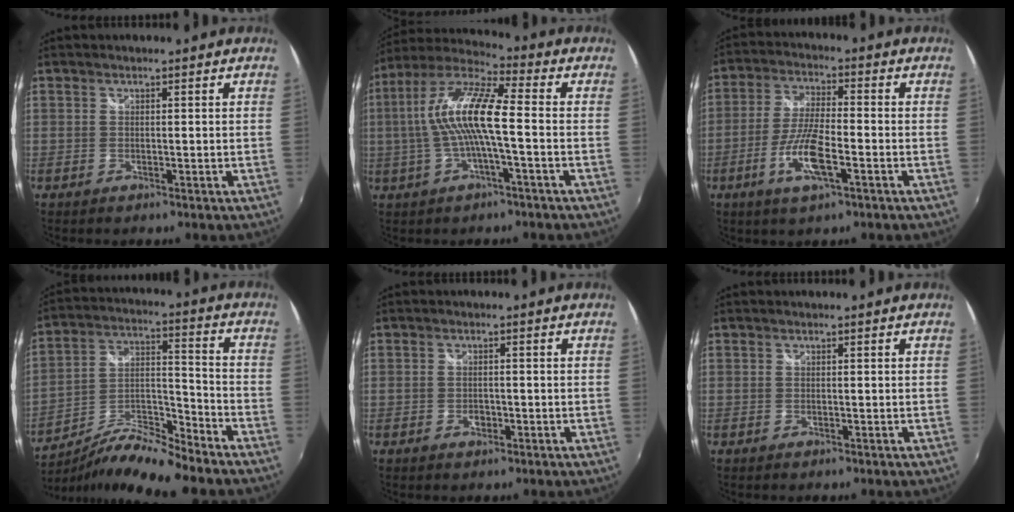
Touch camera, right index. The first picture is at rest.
{"total": 13.2, "force": [-0.8, 2.2, 13.0], "torque": [-0.250, 0.013, -0.019]}
{"total": 9.5, "force": [-3.7, 2.1, 8.5], "torque": [-0.175, -0.006, -0.074]}
{"total": 13.1, "force": [-10.8, 1.4, 7.3], "torque": [-0.140, 0.002, -0.200]}
{"total": 1.8, "force": [-0.7, 1.3, 1.1], "torque": [-0.017, 0.000, -0.012]}
{"total": 0.0}